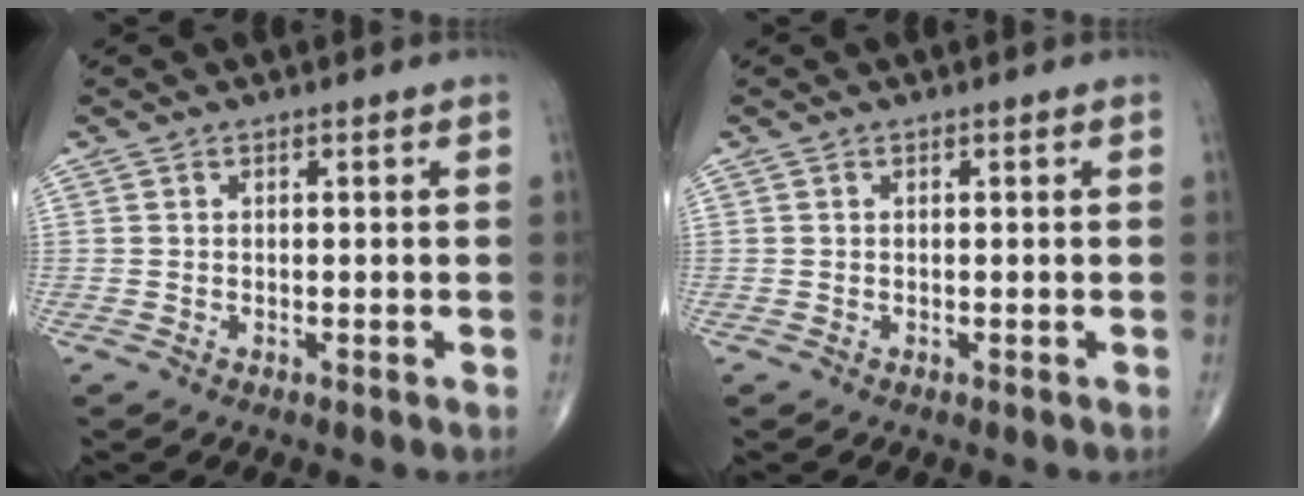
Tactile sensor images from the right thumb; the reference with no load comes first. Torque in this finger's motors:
{"motor_torque": [0.01, 0.00, -0.01, -0.01, 0.00]}